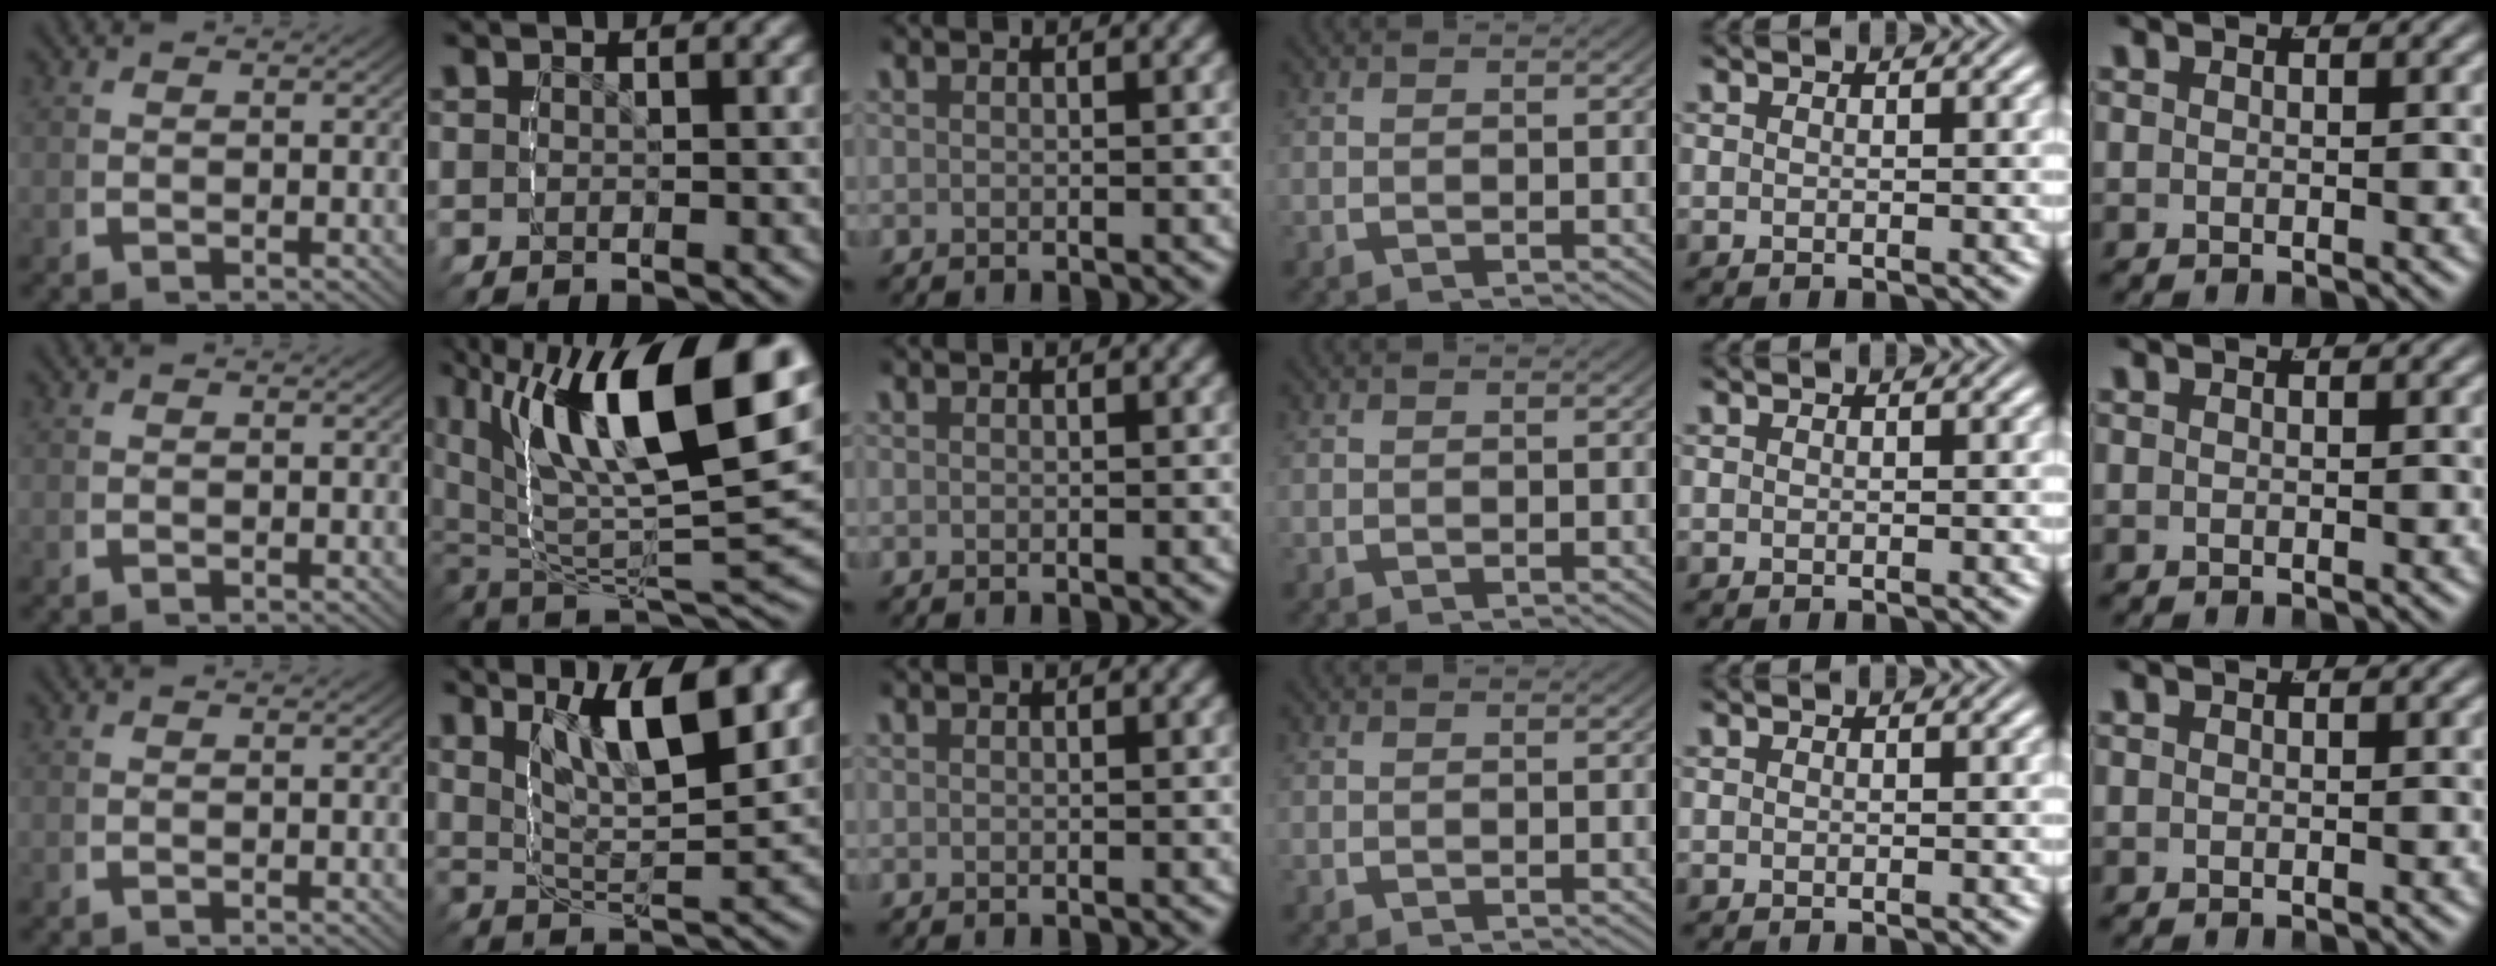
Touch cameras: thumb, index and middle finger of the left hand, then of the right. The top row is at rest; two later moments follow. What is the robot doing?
{"motion": "lift_and_place", "object": "glue stick"}